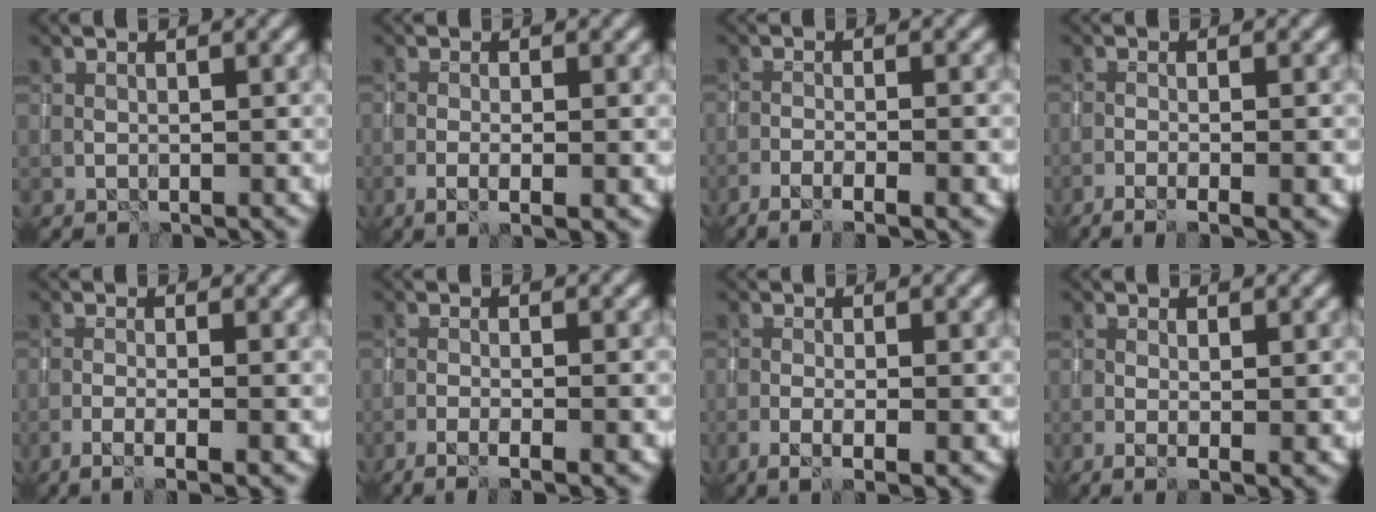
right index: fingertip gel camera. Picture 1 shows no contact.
{"total": 3.0, "force": [-1.0, 0.8, 2.7], "torque": [-0.048, -0.003, -0.020]}
{"total": 4.6, "force": [-2.8, 1.0, 3.5], "torque": [-0.058, 0.002, -0.051]}
{"total": 4.8, "force": [-2.0, 1.4, 4.1], "torque": [-0.049, 0.003, -0.032]}
{"total": 3.9, "force": [-1.6, 1.0, 3.3], "torque": [-0.054, -0.002, -0.036]}
{"total": 4.0, "force": [-2.0, 1.1, 3.4], "torque": [-0.049, 0.000, -0.039]}
{"total": 3.7, "force": [-1.3, 1.0, 3.3], "torque": [-0.058, -0.004, -0.027]}
{"total": 3.1, "force": [-0.3, 0.7, 3.0], "torque": [-0.048, -0.004, -0.006]}